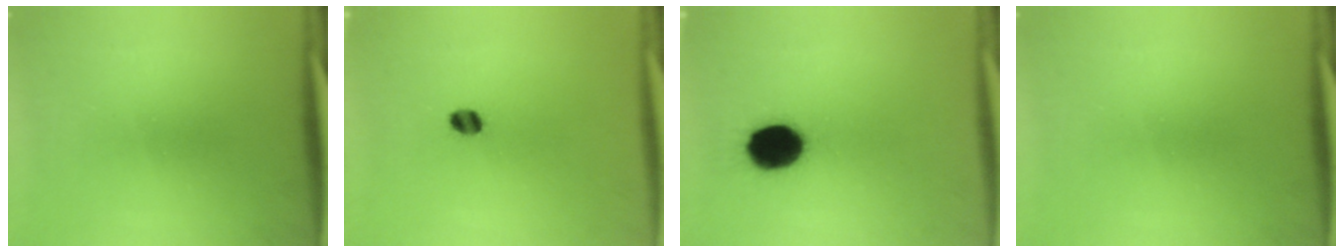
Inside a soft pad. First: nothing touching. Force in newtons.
{"total": 2.8}
{"total": 13.9}
{"total": 0.0}